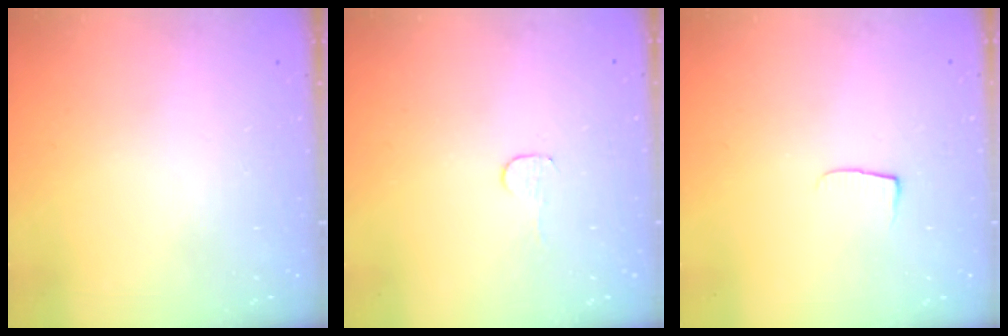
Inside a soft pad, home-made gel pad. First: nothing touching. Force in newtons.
{"total": 2.8, "press": 2.8, "slide": 0.2}
{"total": 4.2, "press": 4.1, "slide": 0.5}